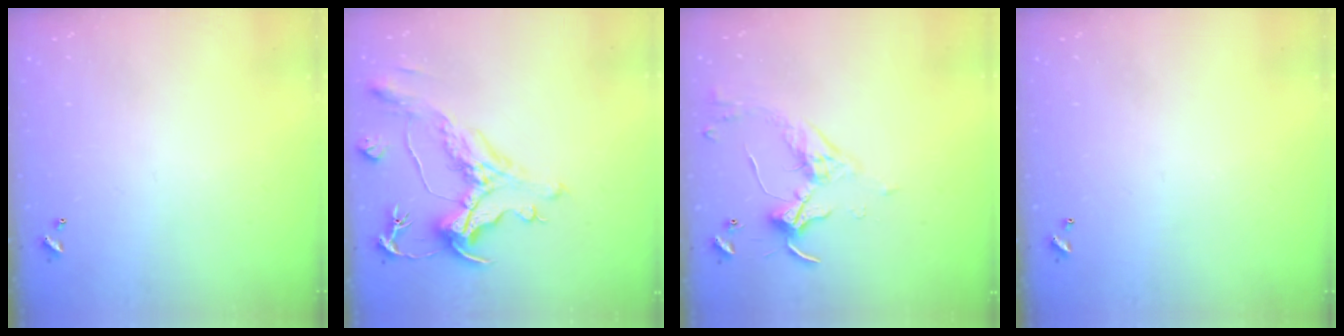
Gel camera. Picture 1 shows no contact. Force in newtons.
{"total": 1.9, "press": 0.8, "slide": 1.8}
{"total": 3.3, "press": 3.3, "slide": 0.6}
{"total": 0.0}